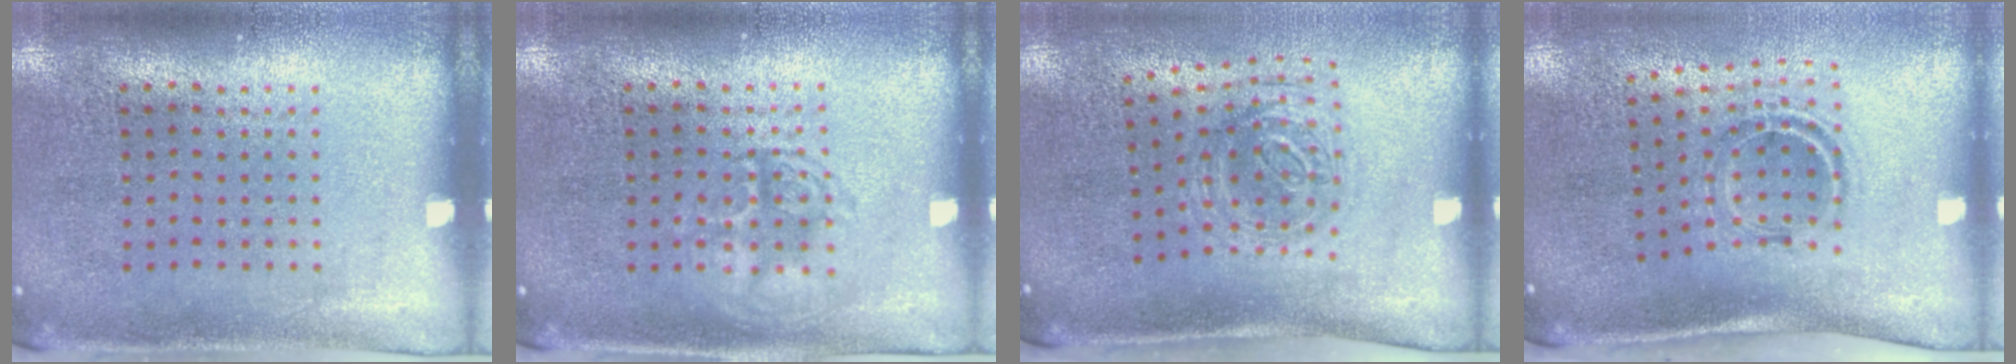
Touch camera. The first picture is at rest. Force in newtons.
{"total": 2.2, "press": 2.1, "slide": 0.4}
{"total": 1.1, "press": 1.0, "slide": 0.4}
{"total": 1.1, "press": 1.0, "slide": 0.5}